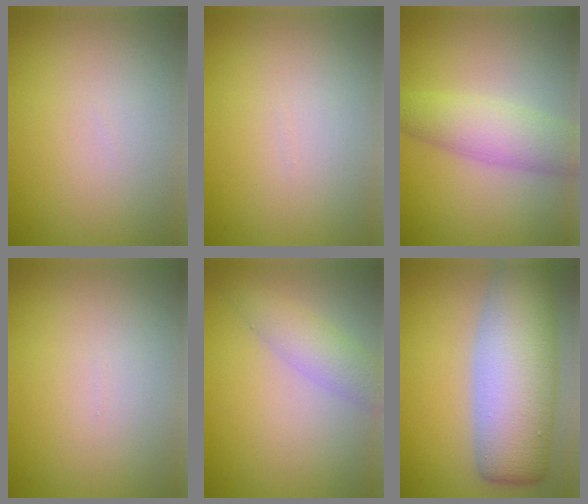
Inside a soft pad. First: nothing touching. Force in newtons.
{"total": 0.0}
{"total": 4.4, "press": 4.4, "slide": 0.1}
{"total": 0.0}
{"total": 3.1, "press": 3.1, "slide": 0.1}
{"total": 10.8, "press": 10.8, "slide": 0.4}